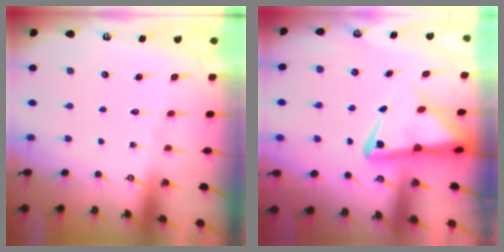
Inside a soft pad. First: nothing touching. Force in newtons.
{"total": 7.4, "press": 7.4, "slide": 0.8}